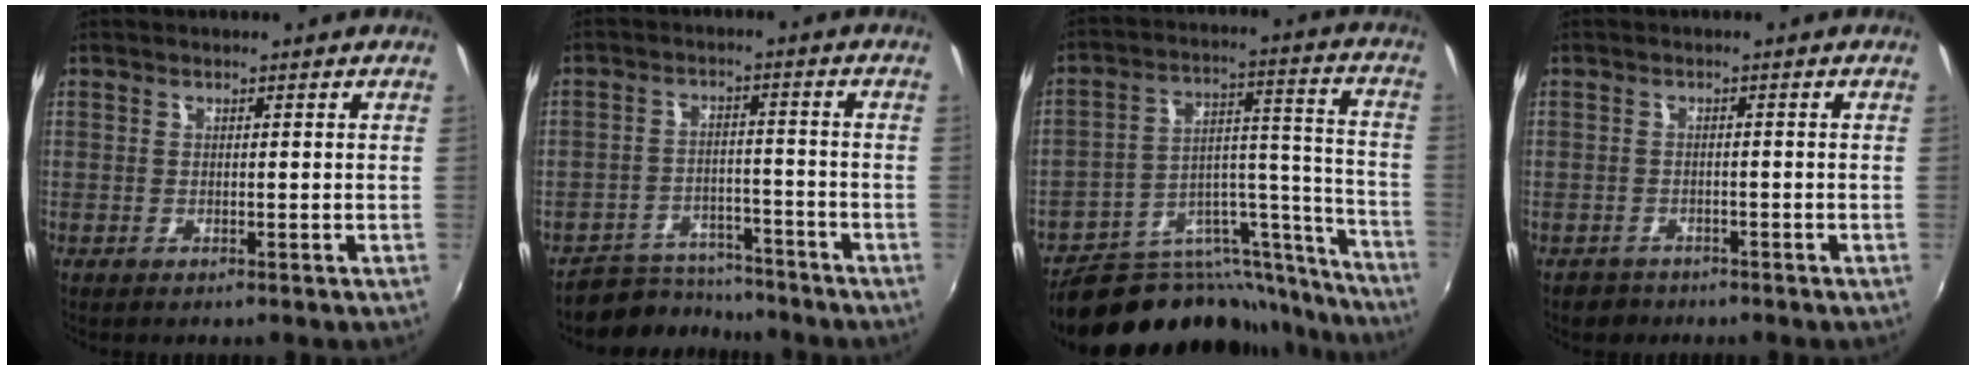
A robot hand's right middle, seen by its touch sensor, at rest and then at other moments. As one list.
[{"total": 7.5, "force": [-6.9, 3.0, 0.2], "torque": [-0.020, 0.017, -0.103]}, {"total": 24.9, "force": [-21.0, 9.4, 9.6], "torque": [-0.122, 0.050, -0.293]}, {"total": 2.5, "force": [-1.8, 1.7, 0.1], "torque": [-0.013, 0.000, -0.029]}]